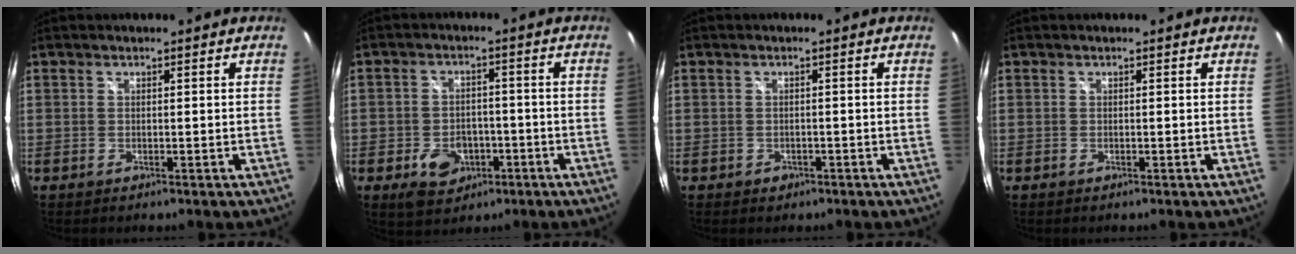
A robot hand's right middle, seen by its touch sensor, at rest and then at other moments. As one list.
[{"total": 7.6, "force": [-3.5, 5.6, 3.7], "torque": [-0.086, 0.008, -0.042]}, {"total": 1.6, "force": [-0.9, 1.3, 0.5], "torque": [-0.010, 0.000, -0.010]}, {"total": 0.0}]